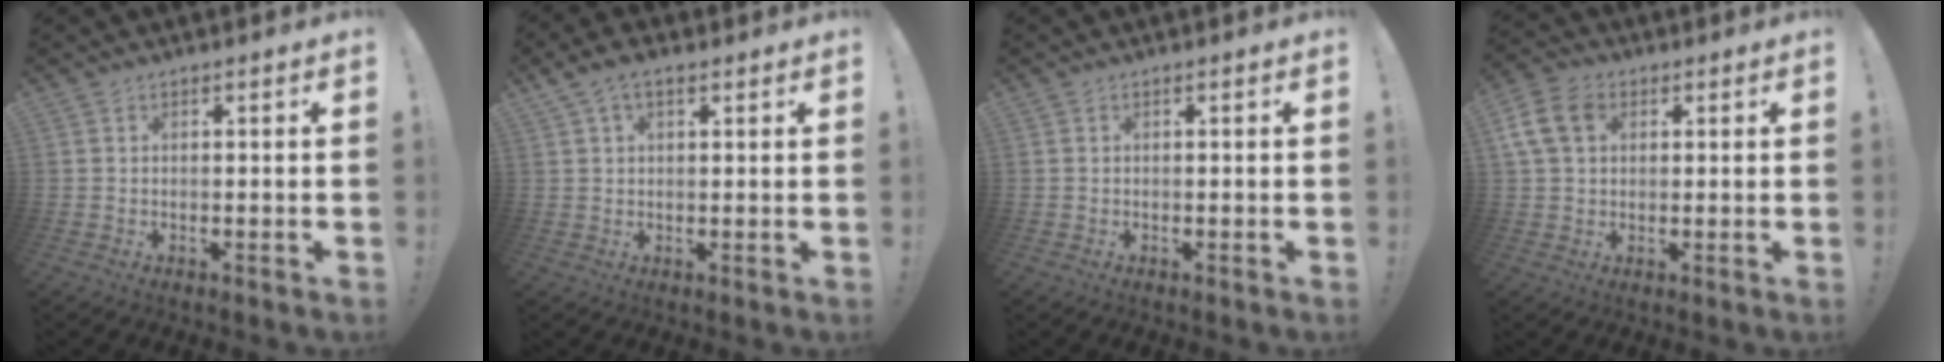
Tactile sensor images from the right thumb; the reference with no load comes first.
{"total": 4.7, "force": [2.5, 2.5, 3.1], "torque": [-0.059, 0.003, 0.047]}
{"total": 0.0}
{"total": 10.8, "force": [3.4, 7.8, 6.7], "torque": [-0.135, 0.000, 0.068]}